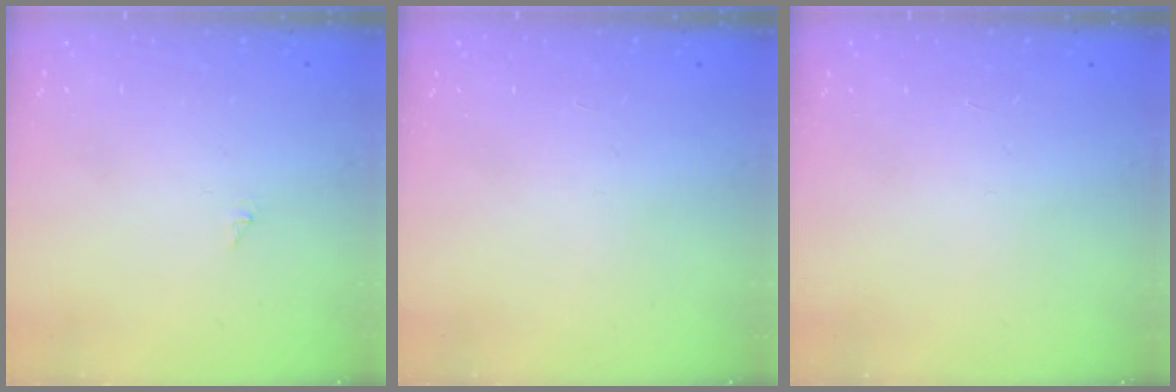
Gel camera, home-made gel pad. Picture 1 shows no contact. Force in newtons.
{"total": 0.0}
{"total": 0.0}